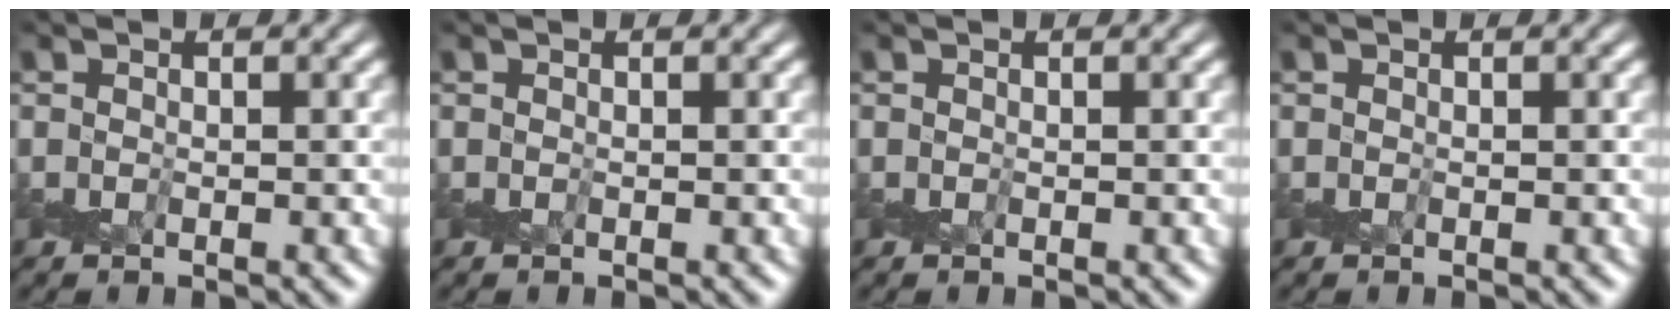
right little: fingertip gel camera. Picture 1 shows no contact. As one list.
[{"total": 0.0}, {"total": 0.0}, {"total": 0.0}]